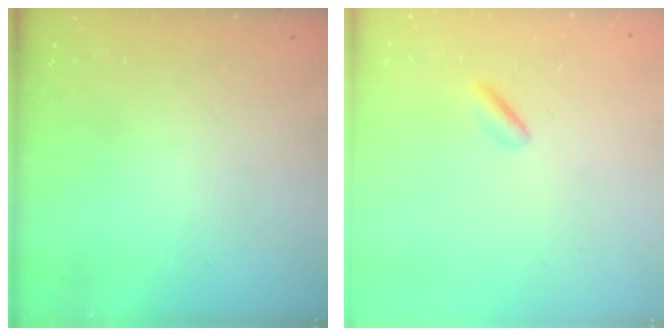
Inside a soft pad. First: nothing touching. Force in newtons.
{"total": 0.9, "press": 0.5, "slide": 0.7}